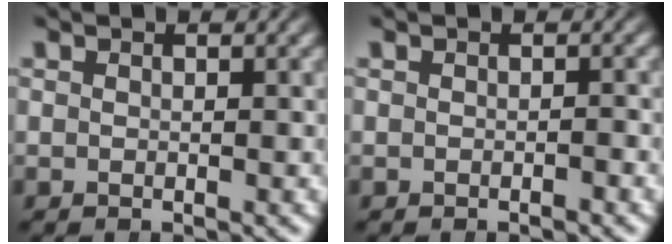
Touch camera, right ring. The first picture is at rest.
{"total": 0.6, "force": [-0.5, 0.2, 0.1], "torque": [-0.005, 0.003, -0.011]}